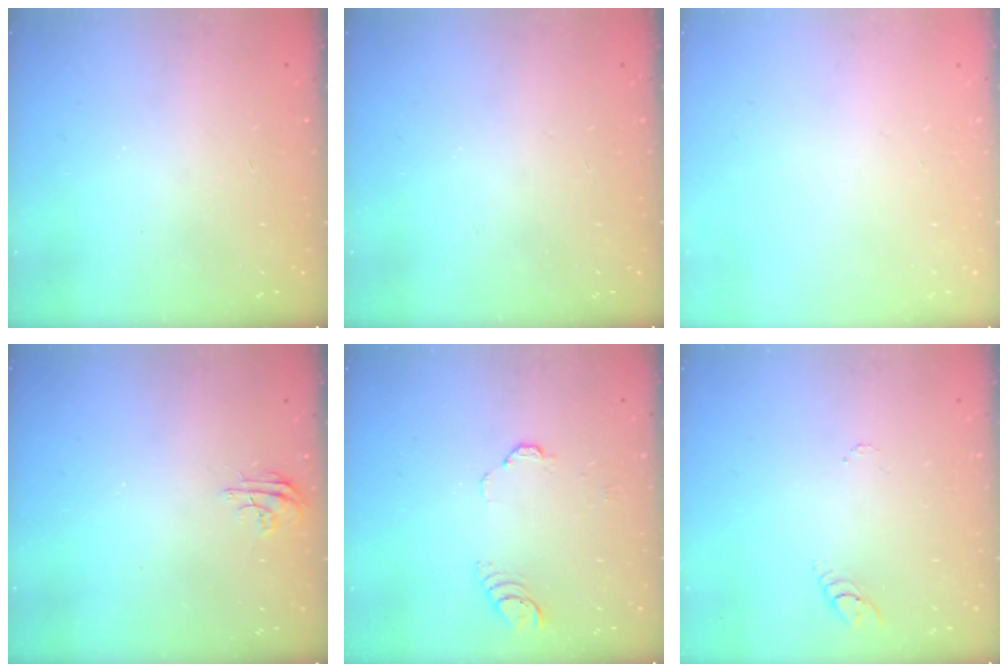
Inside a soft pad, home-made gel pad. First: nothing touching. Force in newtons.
{"total": 0.0}
{"total": 0.0}
{"total": 4.3, "press": 4.3, "slide": 0.4}
{"total": 3.0, "press": 3.0, "slide": 0.3}
{"total": 2.9, "press": 2.9, "slide": 0.4}